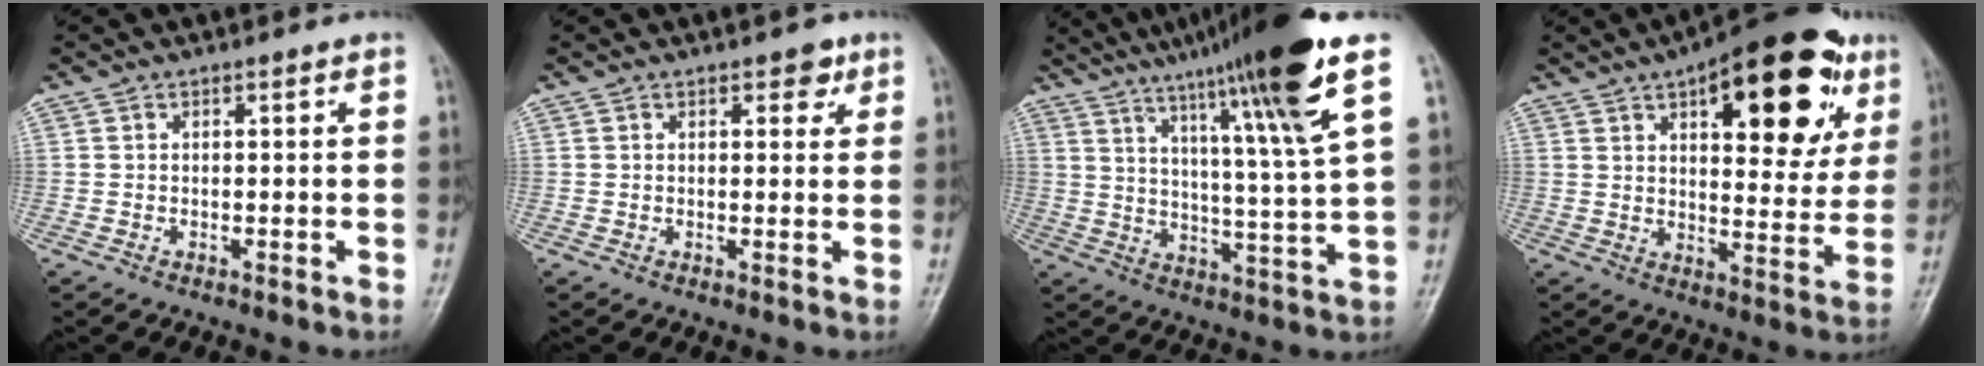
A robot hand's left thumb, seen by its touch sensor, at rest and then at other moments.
{"total": 2.8, "force": [1.6, 1.6, 1.6], "torque": [-0.003, -0.004, 0.017]}
{"total": 19.4, "force": [11.6, 0.1, 15.6], "torque": [-0.234, -0.042, 0.177]}
{"total": 24.2, "force": [11.1, 10.3, 18.9], "torque": [-0.217, -0.016, 0.153]}